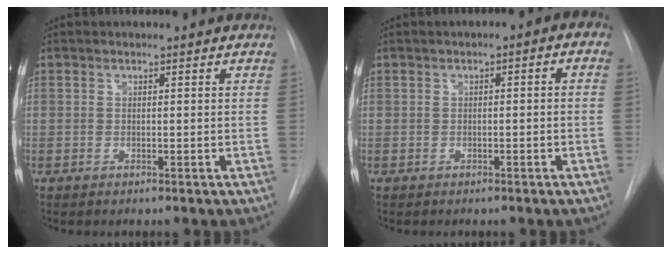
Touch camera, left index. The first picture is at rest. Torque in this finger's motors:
{"motor_torque": [0.53, -1.03, -0.07, 0.02]}